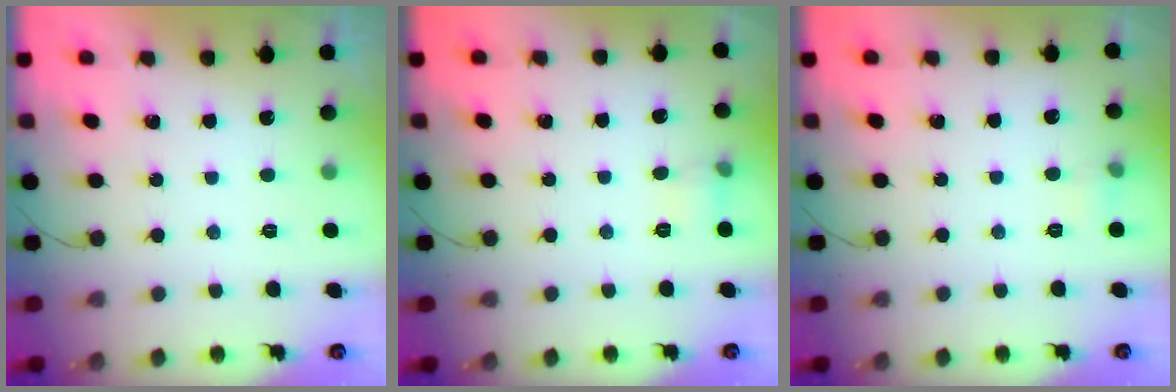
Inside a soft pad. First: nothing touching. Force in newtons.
{"total": 5.1, "press": 4.8, "slide": 1.6}
{"total": 4.1, "press": 3.9, "slide": 1.3}